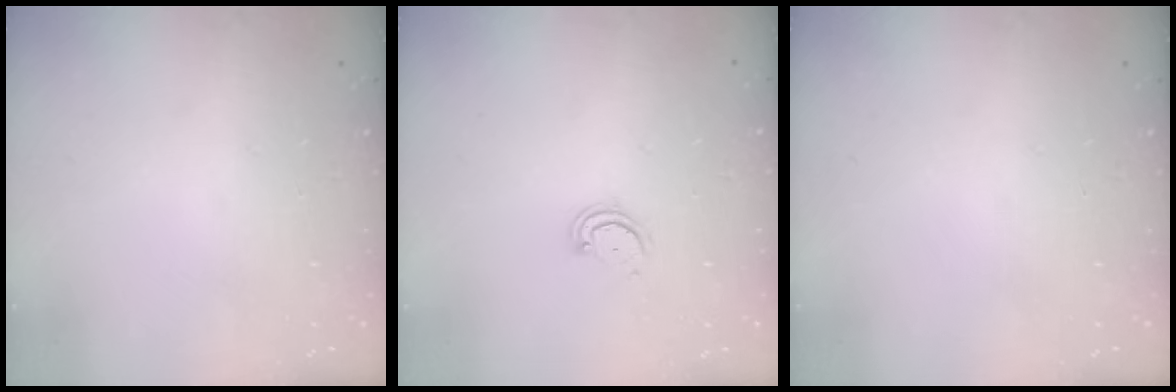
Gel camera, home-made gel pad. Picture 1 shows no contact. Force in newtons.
{"total": 2.6, "press": 2.6, "slide": 0.3}
{"total": 0.0}